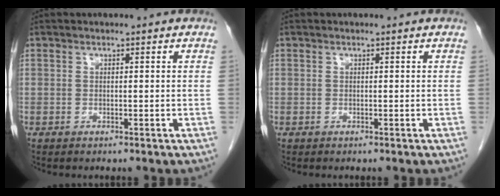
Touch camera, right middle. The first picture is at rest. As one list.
[{"total": 0.0}]